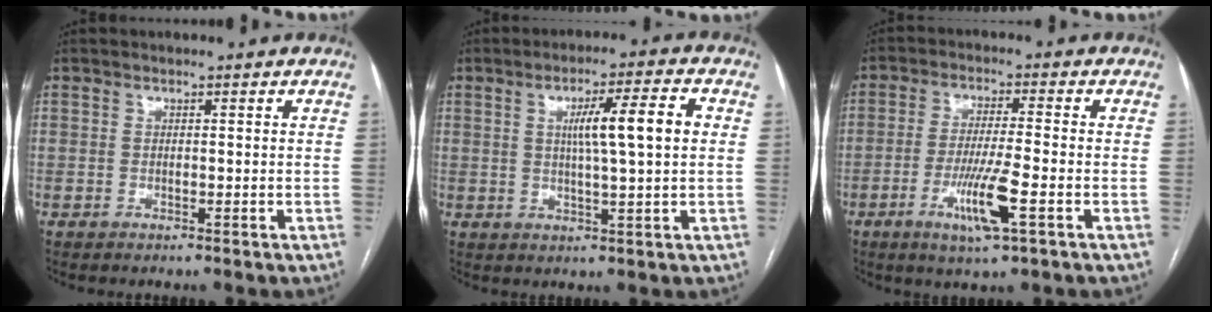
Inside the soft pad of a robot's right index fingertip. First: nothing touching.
{"total": 8.4, "force": [1.5, 0.2, 8.3], "torque": [-0.135, 0.010, 0.024]}
{"total": 8.3, "force": [-3.4, 0.1, 7.6], "torque": [-0.147, -0.015, -0.059]}